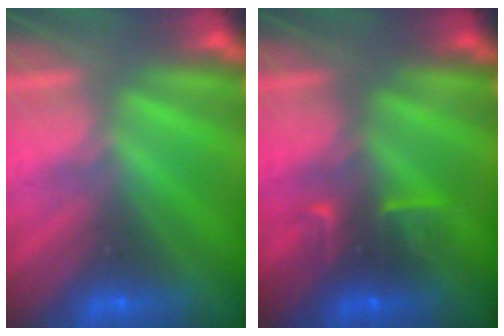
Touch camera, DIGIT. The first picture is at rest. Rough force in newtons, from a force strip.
{"total": 2.4}